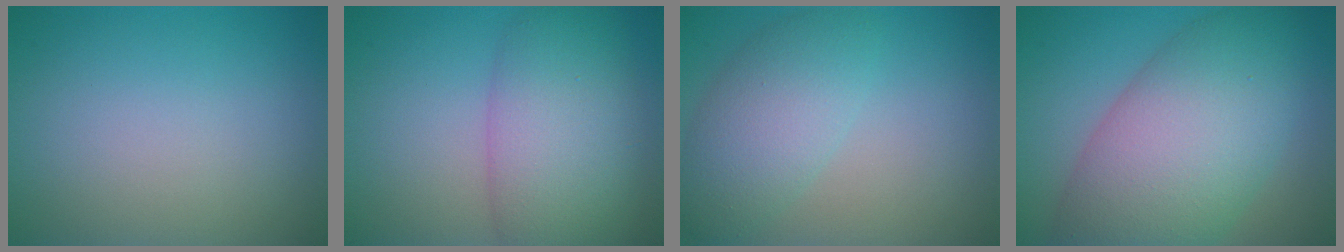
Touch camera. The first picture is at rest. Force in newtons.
{"total": 7.9, "press": 7.9, "slide": 0.2}
{"total": 4.7, "press": 4.7, "slide": 0.1}
{"total": 11.3, "press": 11.3, "slide": 0.4}